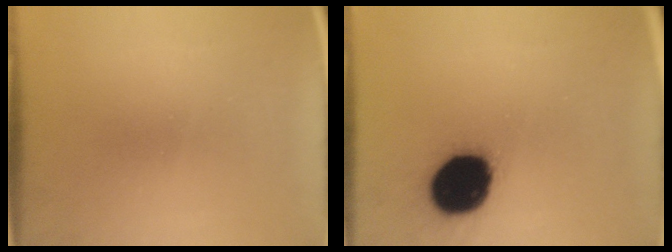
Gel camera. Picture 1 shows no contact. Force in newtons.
{"total": 18.9}